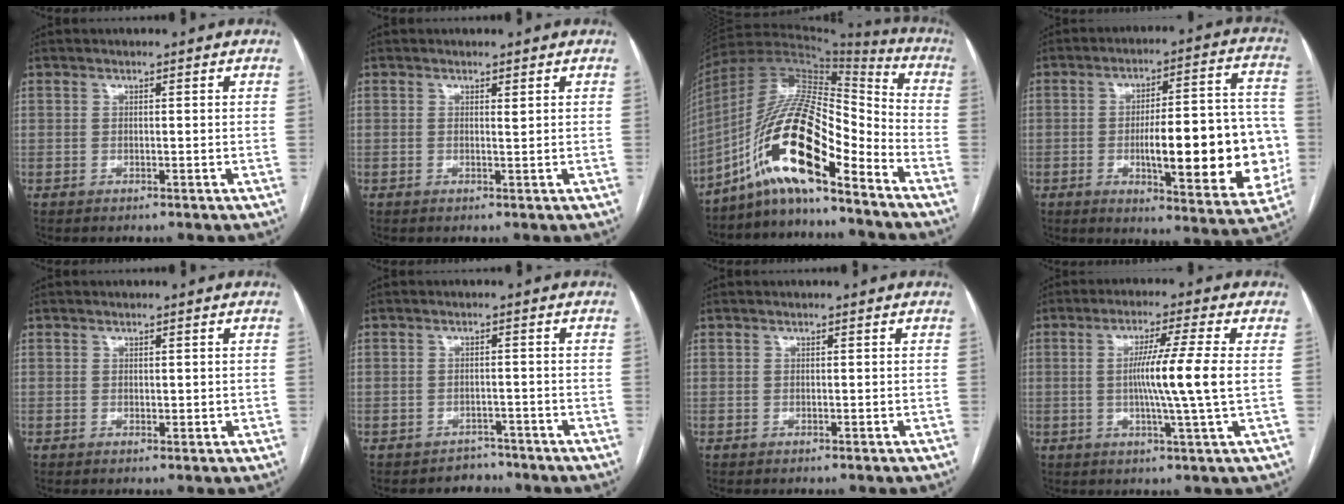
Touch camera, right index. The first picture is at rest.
{"total": 0.5, "force": [0.4, 0.0, 0.4], "torque": [-0.008, -0.003, 0.006]}
{"total": 16.1, "force": [-9.3, 3.4, 12.7], "torque": [-0.244, 0.023, -0.167]}
{"total": 20.8, "force": [-3.6, 4.9, 19.9], "torque": [-0.221, 0.024, -0.033]}
{"total": 1.1, "force": [0.3, 0.8, 0.6], "torque": [-0.007, -0.003, 0.008]}
{"total": 2.6, "force": [-2.0, 1.5, -0.8], "torque": [0.012, 0.012, -0.031]}
{"total": 0.0}
{"total": 9.1, "force": [0.2, -1.6, 8.9], "torque": [-0.157, -0.007, 0.003]}